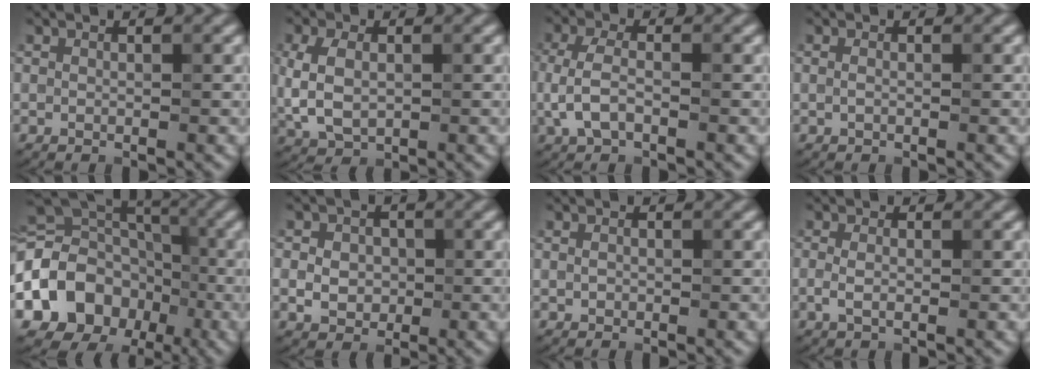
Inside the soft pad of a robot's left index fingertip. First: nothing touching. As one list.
[{"total": 4.4, "force": [0.2, 2.9, 3.3], "torque": [-0.073, 0.000, 0.007]}, {"total": 3.1, "force": [-0.7, 1.5, 2.7], "torque": [-0.061, 0.003, -0.019]}, {"total": 0.6, "force": [0.0, 0.4, 0.5], "torque": [-0.014, 0.000, -0.001]}, {"total": 11.2, "force": [-3.0, 9.1, 5.8], "torque": [-0.107, 0.003, -0.069]}, {"total": 3.6, "force": [-0.1, 3.0, 1.9], "torque": [-0.019, 0.002, -0.014]}, {"total": 0.8, "force": [0.0, 0.6, 0.4], "torque": [-0.007, -0.002, 0.000]}, {"total": 1.6, "force": [-0.1, 0.8, 1.3], "torque": [-0.031, -0.001, -0.005]}]